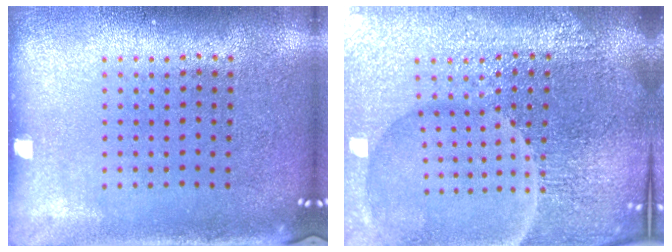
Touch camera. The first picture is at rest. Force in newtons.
{"total": 7.4, "press": 6.4, "slide": 3.6}